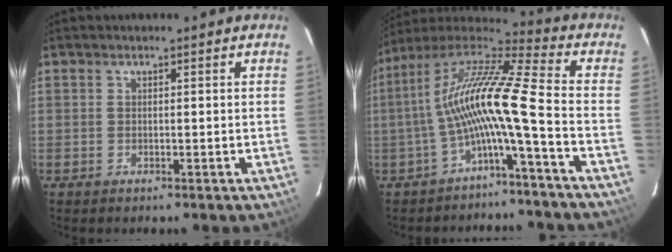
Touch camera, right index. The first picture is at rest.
{"total": 13.6, "force": [-3.4, 0.0, 13.2], "torque": [-0.240, 0.007, -0.070]}